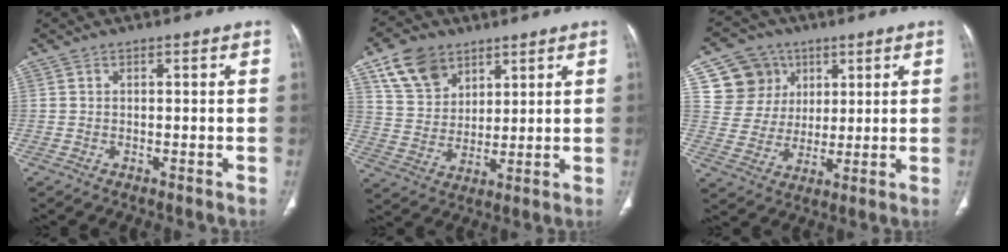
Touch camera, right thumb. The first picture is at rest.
{"total": 10.9, "force": [6.6, 7.4, 4.4], "torque": [-0.060, -0.023, 0.130]}
{"total": 11.3, "force": [4.8, 10.0, 2.3], "torque": [-0.003, -0.012, 0.093]}